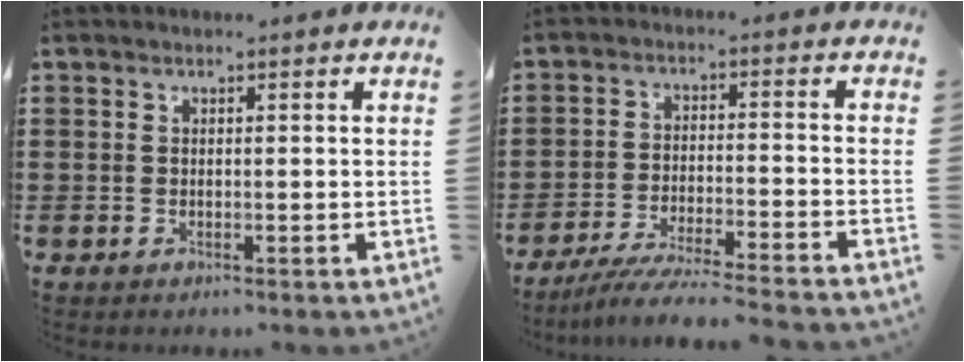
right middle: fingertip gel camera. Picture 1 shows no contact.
{"total": 5.7, "force": [-5.3, -0.4, 1.9], "torque": [-0.044, -0.019, -0.104]}